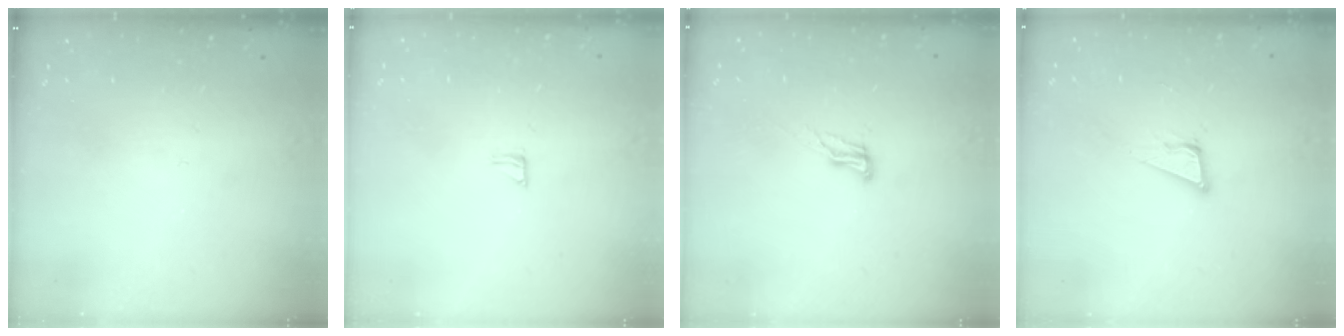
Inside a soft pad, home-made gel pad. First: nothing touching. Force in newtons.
{"total": 4.2, "press": 4.2, "slide": 0.4}
{"total": 6.9, "press": 6.9, "slide": 0.9}
{"total": 7.4, "press": 6.9, "slide": 2.6}